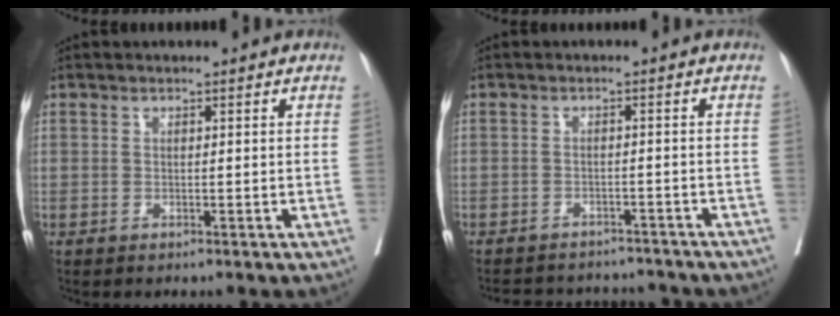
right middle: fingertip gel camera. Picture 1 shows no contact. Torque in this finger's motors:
{"motor_torque": [0.86, -1.28, 0.08, 0.02]}